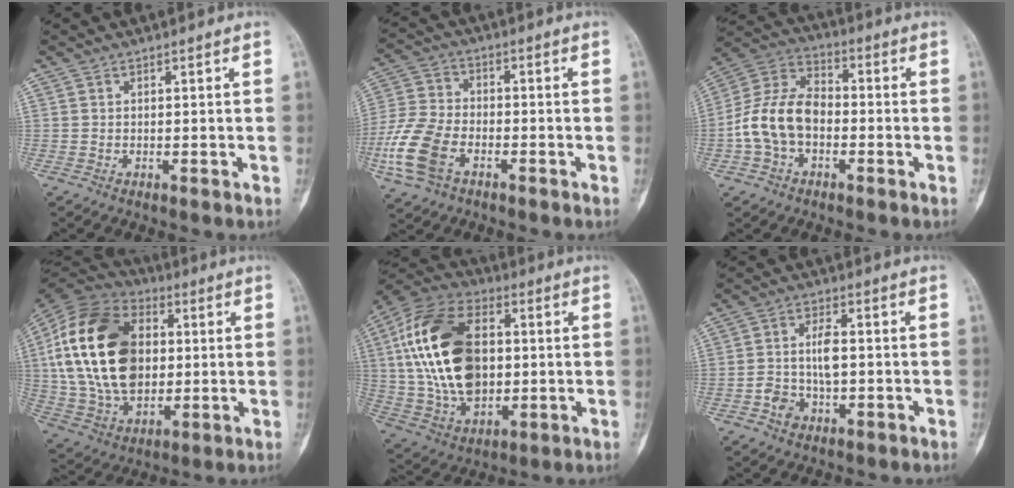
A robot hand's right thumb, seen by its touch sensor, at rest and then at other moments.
{"total": 12.1, "force": [-4.8, 7.4, 8.2], "torque": [-0.184, 0.013, -0.100]}
{"total": 12.8, "force": [-2.5, 8.7, 9.1], "torque": [-0.172, 0.042, -0.057]}
{"total": 25.9, "force": [3.1, 17.2, 19.1], "torque": [-0.361, 0.003, 0.059]}
{"total": 24.3, "force": [2.5, 15.2, 18.8], "torque": [-0.355, 0.004, 0.049]}
{"total": 6.4, "force": [-1.0, 3.9, 5.0], "torque": [-0.083, 0.019, -0.015]}